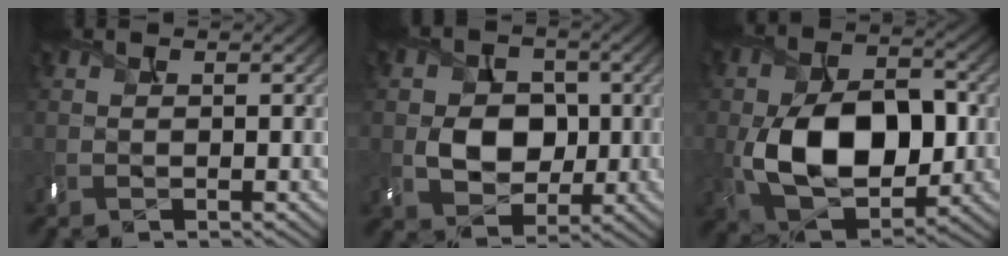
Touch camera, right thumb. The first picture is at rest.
{"total": 5.5, "force": [-0.5, 4.6, 2.9], "torque": [-0.055, -0.011, -0.004]}
{"total": 12.7, "force": [-1.4, 8.1, 9.7], "torque": [-0.182, -0.013, -0.018]}